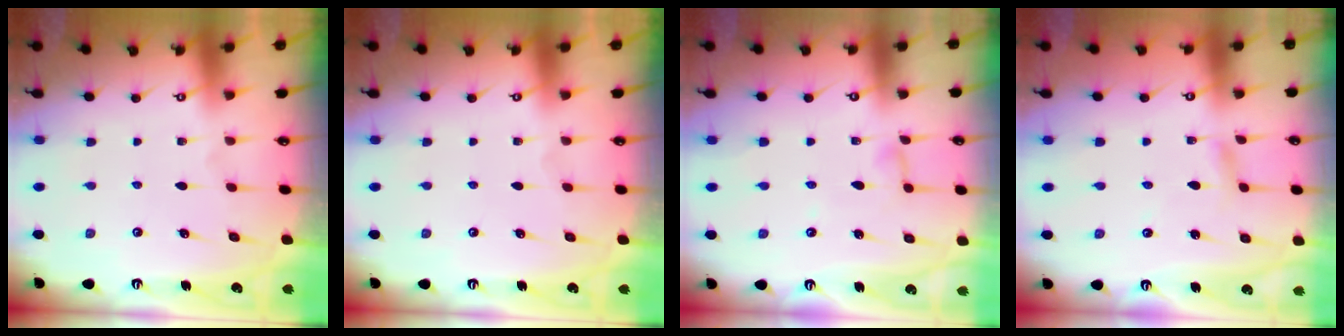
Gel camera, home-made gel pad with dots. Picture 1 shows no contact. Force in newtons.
{"total": 0.0}
{"total": 3.5, "press": 3.5, "slide": 0.2}
{"total": 2.8, "press": 2.8, "slide": 0.4}